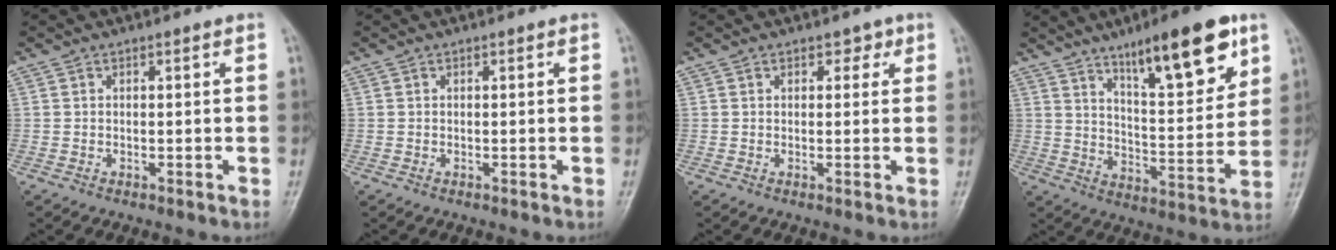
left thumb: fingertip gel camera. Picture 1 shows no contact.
{"total": 0.0}
{"total": 2.1, "force": [1.2, 1.4, 1.0], "torque": [0.008, -0.002, 0.011]}
{"total": 17.4, "force": [10.4, 4.7, 13.2], "torque": [-0.169, -0.055, 0.167]}